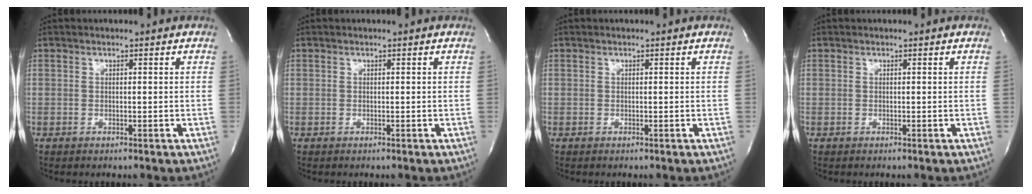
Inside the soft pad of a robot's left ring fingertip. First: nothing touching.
{"total": 0.0}
{"total": 0.0}
{"total": 0.0}